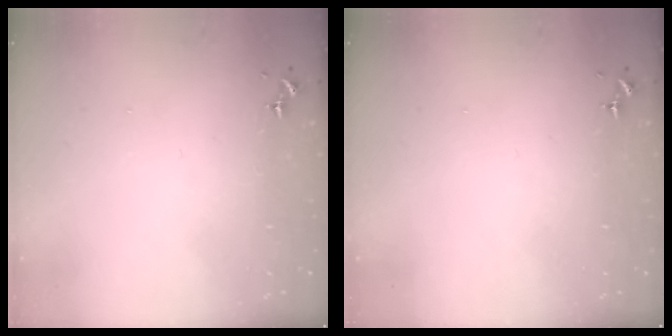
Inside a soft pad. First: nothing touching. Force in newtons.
{"total": 0.0}